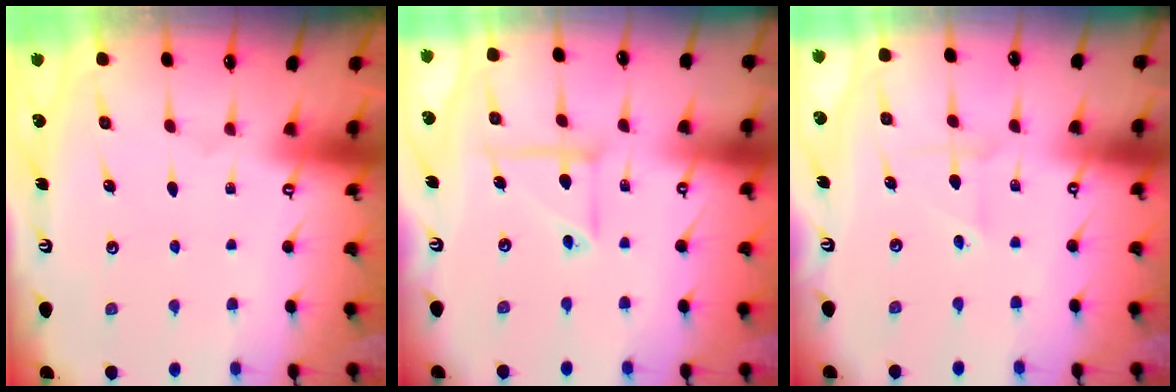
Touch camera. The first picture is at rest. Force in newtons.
{"total": 7.4, "press": 7.4, "slide": 0.5}
{"total": 1.8, "press": 1.7, "slide": 0.2}